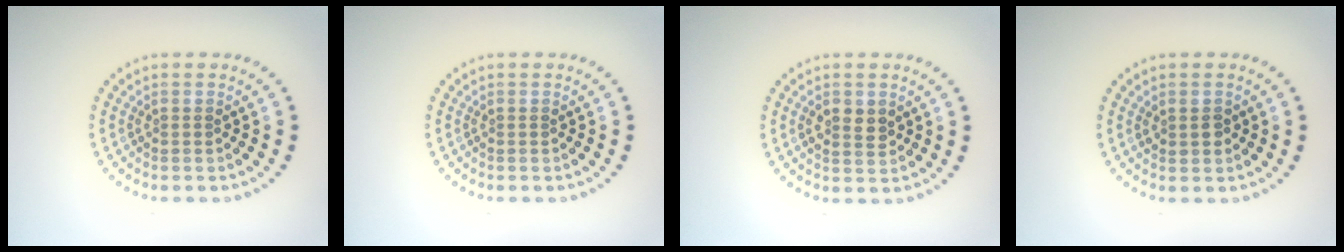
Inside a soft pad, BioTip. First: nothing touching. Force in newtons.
{"total": 0.0}
{"total": 2.1, "press": 2.1, "slide": 0.2}
{"total": 1.4, "press": 1.3, "slide": 0.3}